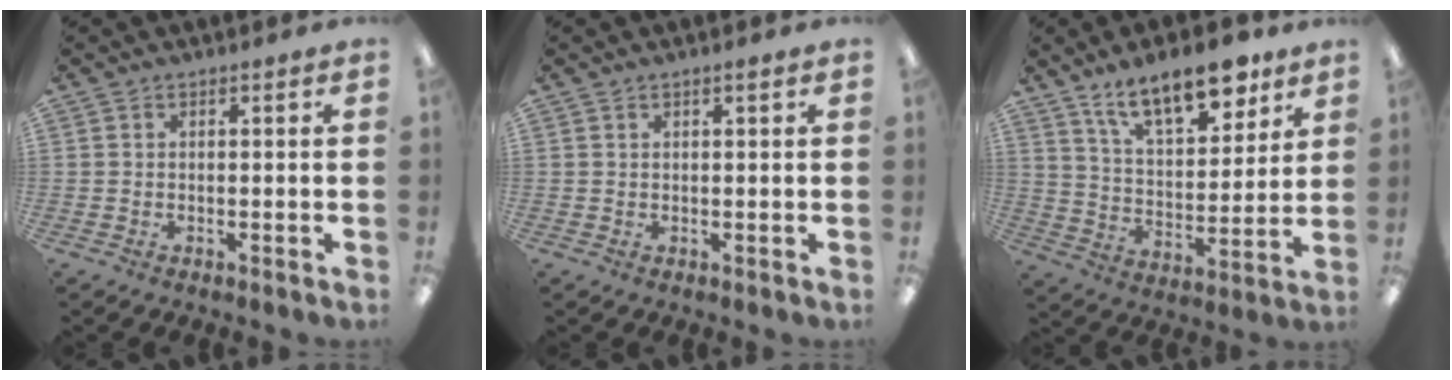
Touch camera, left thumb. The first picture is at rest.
{"total": 1.0, "force": [0.7, 0.2, 0.7], "torque": [-0.014, 0.002, 0.011]}
{"total": 16.4, "force": [11.8, 6.4, 9.3], "torque": [-0.134, -0.064, 0.199]}